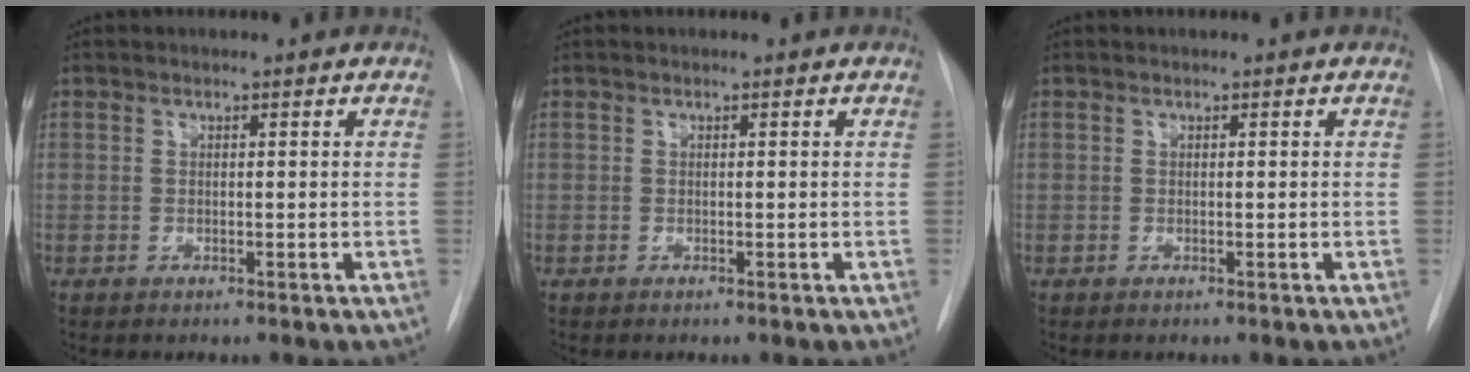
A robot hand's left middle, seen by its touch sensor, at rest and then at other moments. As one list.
[{"total": 0.0}, {"total": 0.0}]